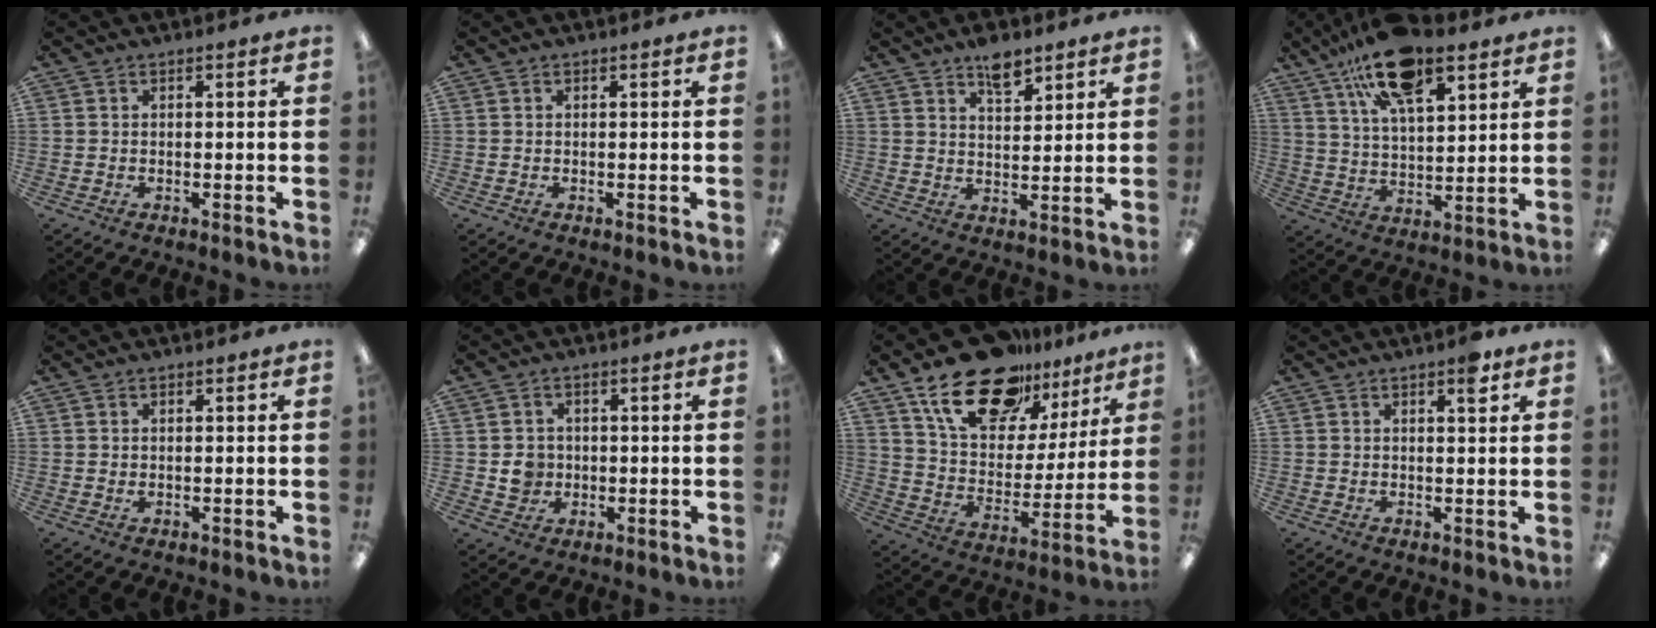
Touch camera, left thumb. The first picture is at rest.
{"total": 0.0}
{"total": 6.6, "force": [4.8, 3.1, 3.2], "torque": [-0.037, -0.027, 0.082]}
{"total": 16.8, "force": [11.7, 6.4, 10.3], "torque": [-0.185, -0.046, 0.201]}
{"total": 0.6, "force": [0.3, 0.5, 0.3], "torque": [0.001, 0.000, 0.003]}
{"total": 4.3, "force": [-0.1, 4.1, 1.2], "torque": [-0.005, -0.001, -0.005]}
{"total": 21.7, "force": [15.1, 11.4, 10.6], "torque": [-0.186, -0.085, 0.269]}
{"total": 3.7, "force": [2.3, 1.0, 2.7], "torque": [-0.036, -0.007, 0.035]}